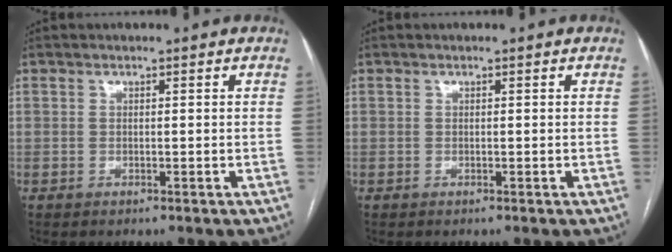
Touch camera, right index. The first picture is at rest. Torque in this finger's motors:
{"motor_torque": [0.00, 0.00, 0.00, 0.00]}